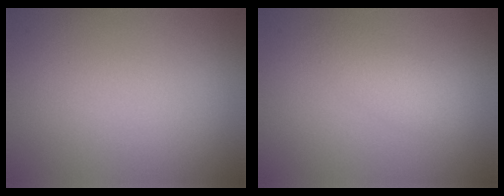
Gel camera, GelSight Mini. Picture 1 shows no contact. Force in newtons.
{"total": 2.1, "press": 2.1, "slide": 0.1}